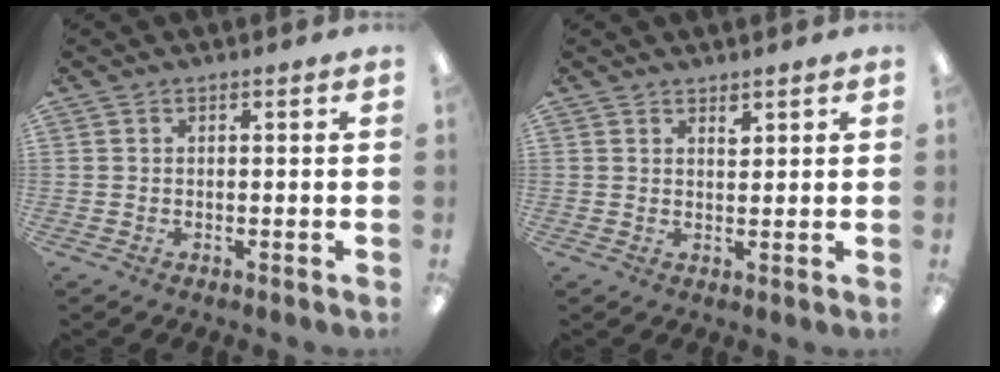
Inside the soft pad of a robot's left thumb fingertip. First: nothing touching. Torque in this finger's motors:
{"motor_torque": [0.29, 0.09, 0.34, -0.10, 0.00]}